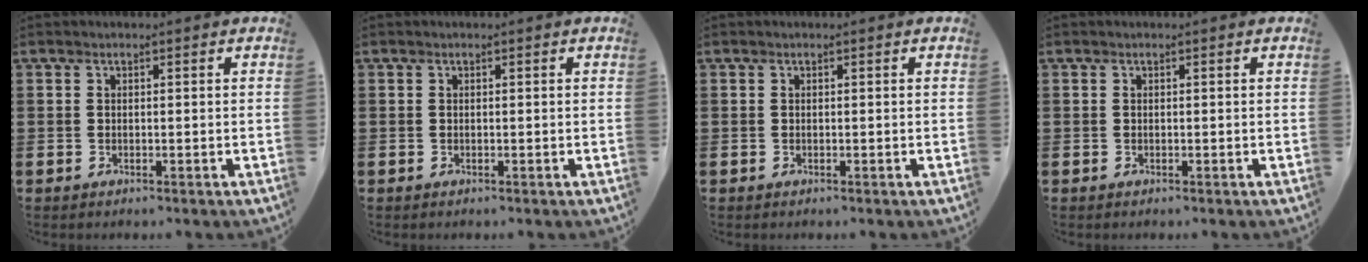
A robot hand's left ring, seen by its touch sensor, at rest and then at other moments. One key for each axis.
{"total": 0.0}
{"total": 0.0}
{"total": 0.0}